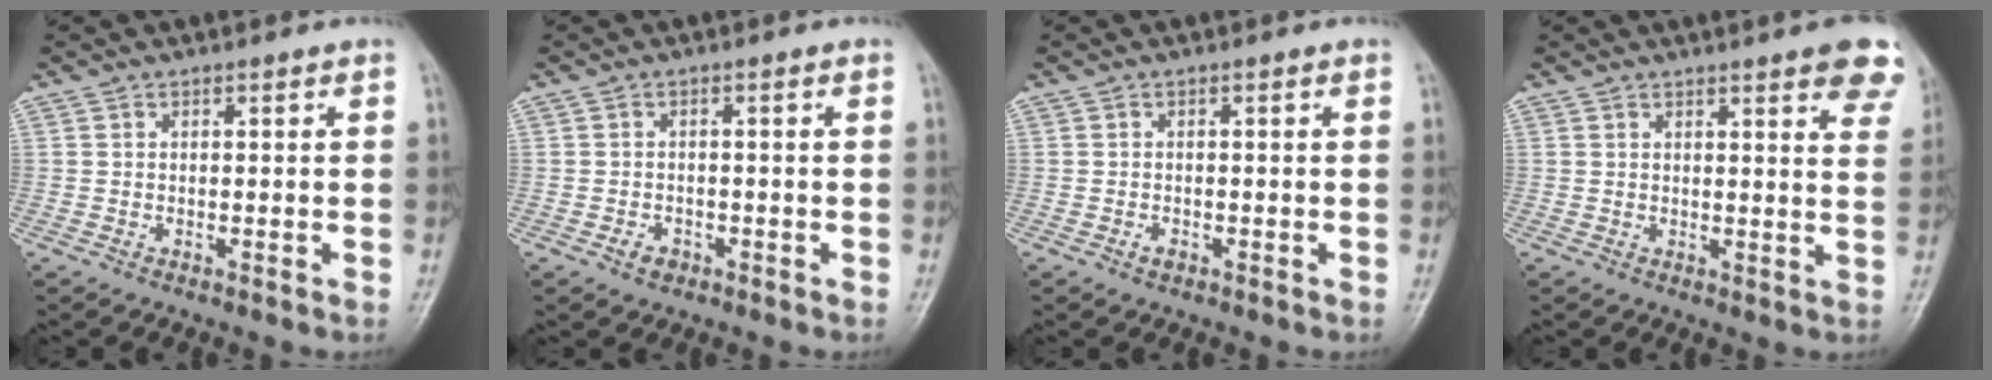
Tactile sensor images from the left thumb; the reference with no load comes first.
{"total": 2.0, "force": [-1.0, 1.4, 0.9], "torque": [-0.013, 0.006, -0.015]}
{"total": 1.0, "force": [-0.5, 0.6, 0.6], "torque": [-0.010, 0.003, -0.009]}
{"total": 10.1, "force": [6.6, 2.2, 7.3], "torque": [-0.062, -0.021, 0.066]}